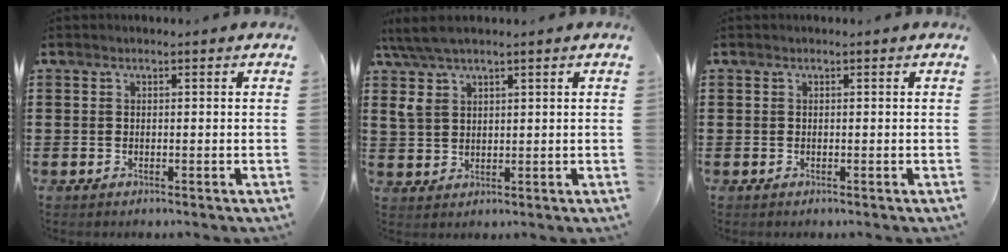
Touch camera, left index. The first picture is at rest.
{"total": 5.0, "force": [3.5, 2.1, 2.9], "torque": [-0.068, 0.006, 0.065]}
{"total": 0.0}